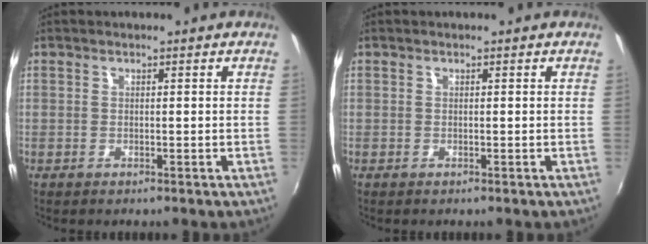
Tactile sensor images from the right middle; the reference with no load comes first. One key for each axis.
{"total": 0.0}